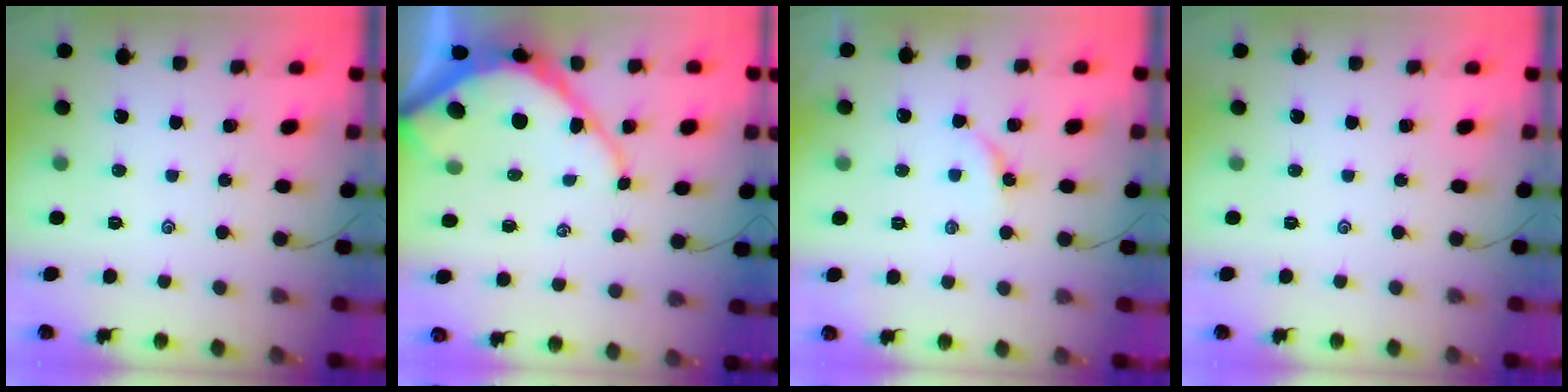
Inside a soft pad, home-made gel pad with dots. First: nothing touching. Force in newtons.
{"total": 10.9, "press": 10.9, "slide": 1.2}
{"total": 3.6, "press": 3.6, "slide": 0.4}
{"total": 0.0}